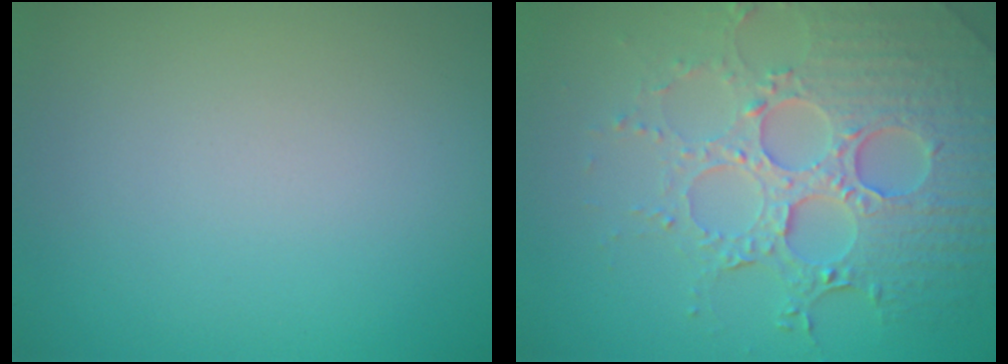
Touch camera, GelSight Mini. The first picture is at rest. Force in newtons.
{"total": 7.8, "press": 5.8, "slide": 5.2}